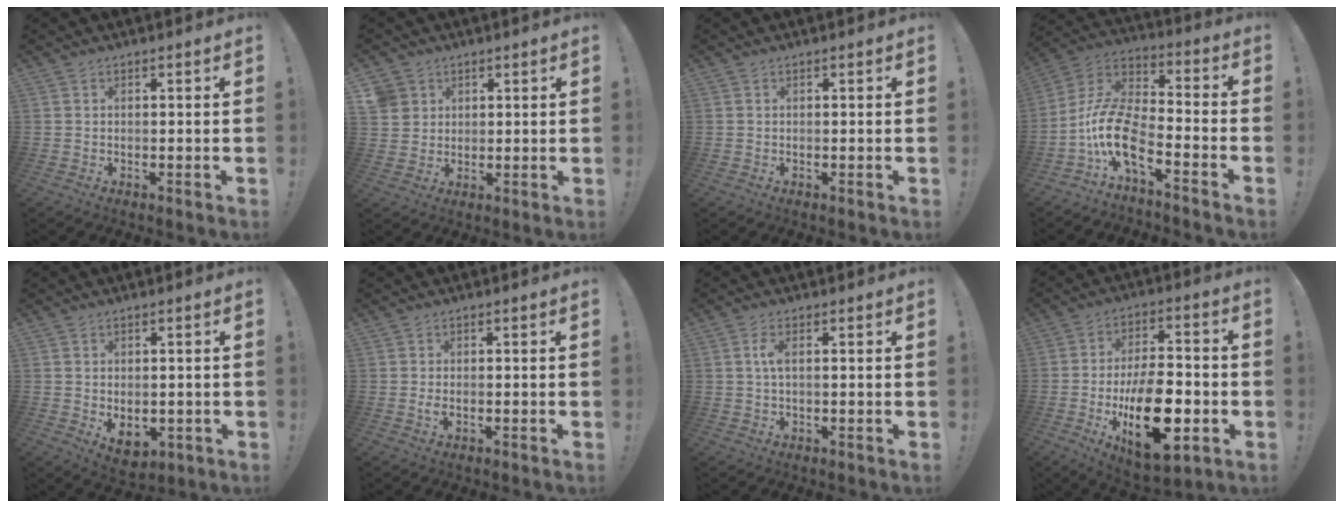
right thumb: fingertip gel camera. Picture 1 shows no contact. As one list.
[{"total": 5.3, "force": [2.4, 4.6, 0.9], "torque": [-0.008, -0.012, 0.047]}, {"total": 0.0}, {"total": 15.4, "force": [-7.4, 6.5, 11.9], "torque": [-0.247, 0.028, -0.130]}, {"total": 4.6, "force": [0.1, 3.5, 3.0], "torque": [-0.033, -0.006, 0.006]}, {"total": 1.1, "force": [-0.3, 0.3, 1.0], "torque": [-0.010, 0.000, -0.007]}, {"total": 2.9, "force": [0.3, 0.7, 2.8], "torque": [-0.049, 0.001, 0.001]}, {"total": 21.6, "force": [-6.0, 10.9, 17.6], "torque": [-0.287, 0.025, -0.087]}]